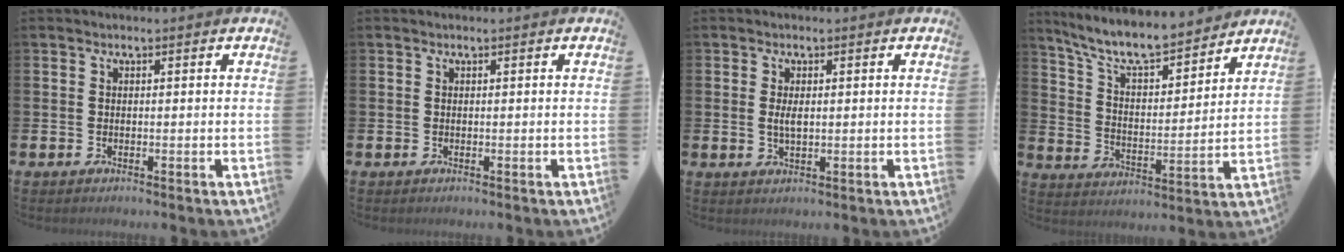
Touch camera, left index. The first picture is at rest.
{"total": 0.0}
{"total": 2.1, "force": [0.3, 0.9, 1.9], "torque": [-0.030, 0.001, 0.002]}
{"total": 9.1, "force": [8.3, 1.7, 3.3], "torque": [-0.092, -0.059, 0.144]}